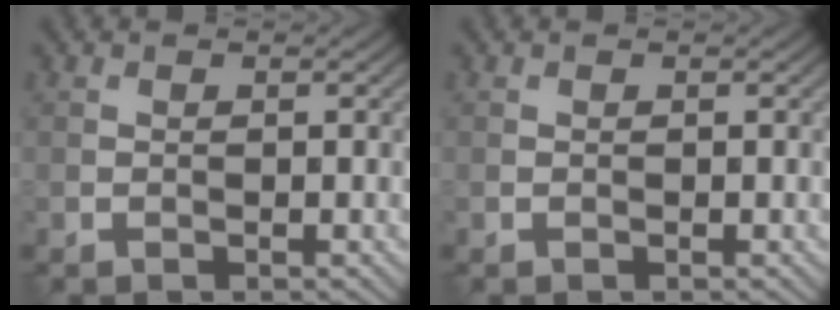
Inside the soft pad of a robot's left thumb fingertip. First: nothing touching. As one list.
[{"total": 0.0}]